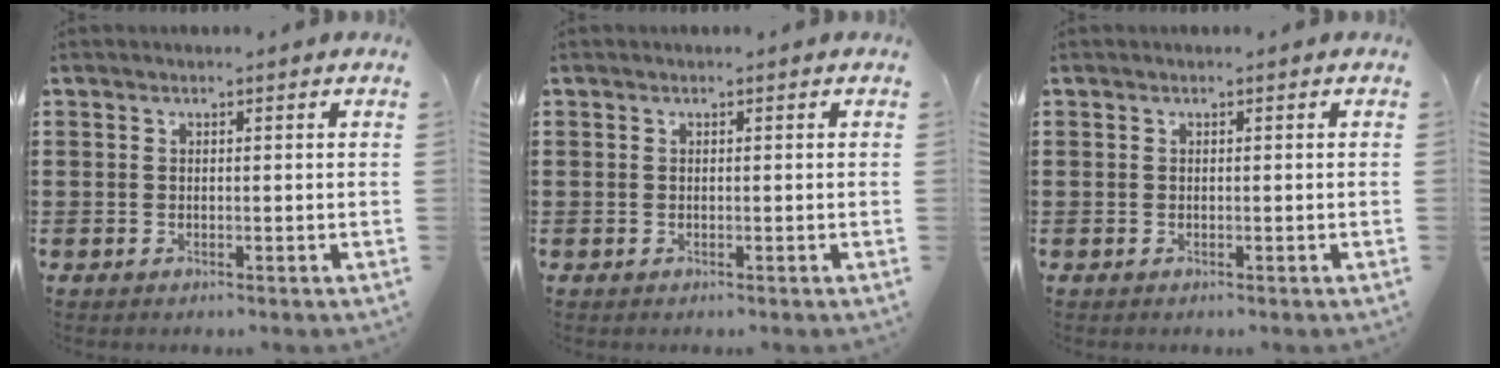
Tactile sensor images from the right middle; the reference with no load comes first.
{"total": 0.0}
{"total": 0.0}